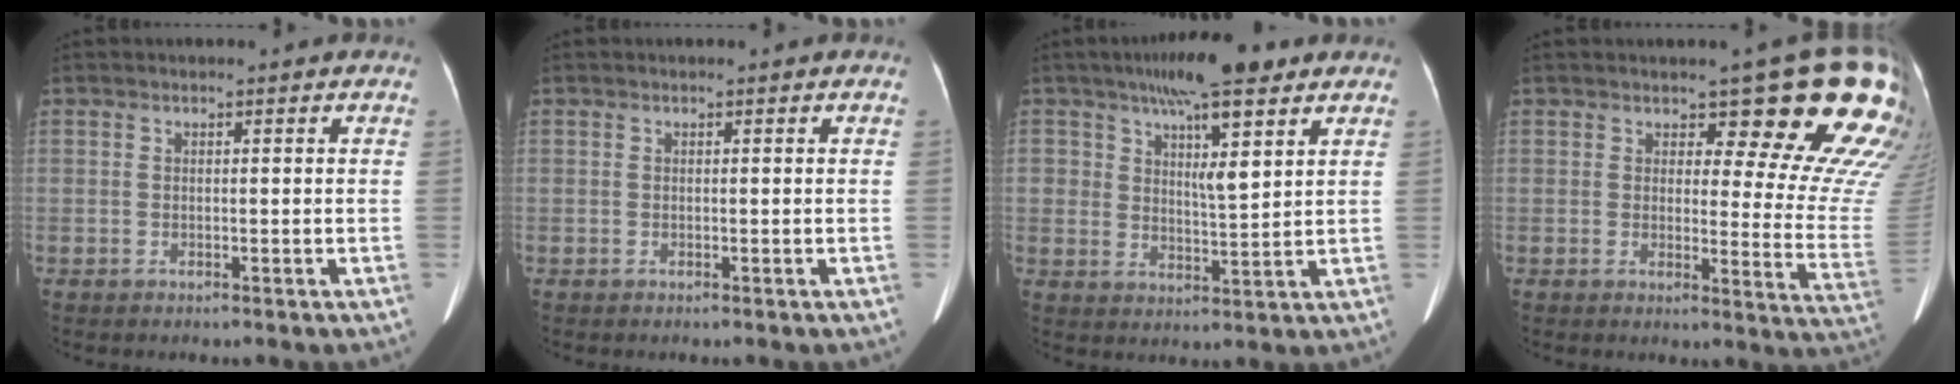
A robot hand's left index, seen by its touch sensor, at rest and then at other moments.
{"total": 0.0}
{"total": 10.2, "force": [6.4, 2.6, 7.5], "torque": [-0.118, 0.011, 0.101]}
{"total": 16.0, "force": [11.8, 4.2, 9.9], "torque": [-0.092, -0.061, 0.113]}